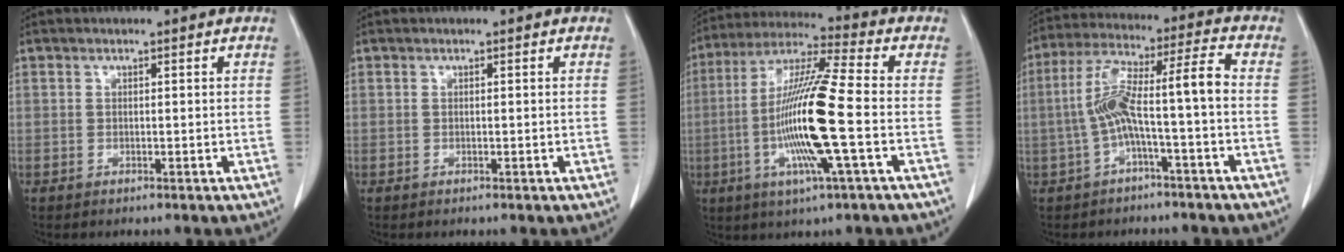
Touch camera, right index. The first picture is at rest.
{"total": 0.0}
{"total": 16.1, "force": [-3.1, 0.0, 15.8], "torque": [-0.316, -0.008, -0.068]}
{"total": 10.3, "force": [-1.9, 0.6, 10.1], "torque": [-0.198, 0.042, -0.037]}